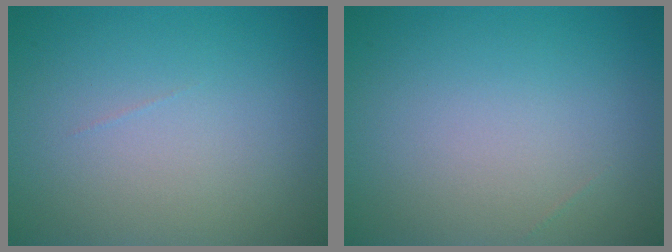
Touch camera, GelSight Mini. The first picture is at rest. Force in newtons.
{"total": 0.0}